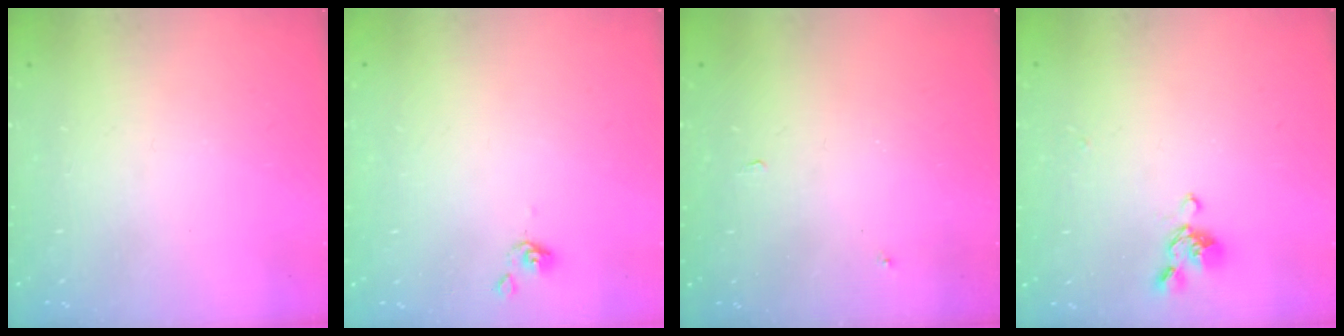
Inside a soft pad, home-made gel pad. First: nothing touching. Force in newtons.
{"total": 1.0, "press": 0.9, "slide": 0.4}
{"total": 4.8, "press": 4.7, "slide": 0.4}
{"total": 2.9, "press": 2.8, "slide": 0.8}